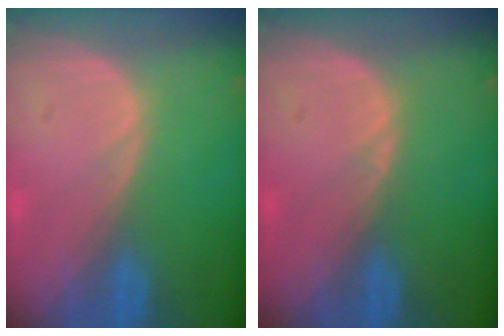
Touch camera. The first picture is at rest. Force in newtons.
{"total": 0.5, "press": 0.4, "slide": 0.4}